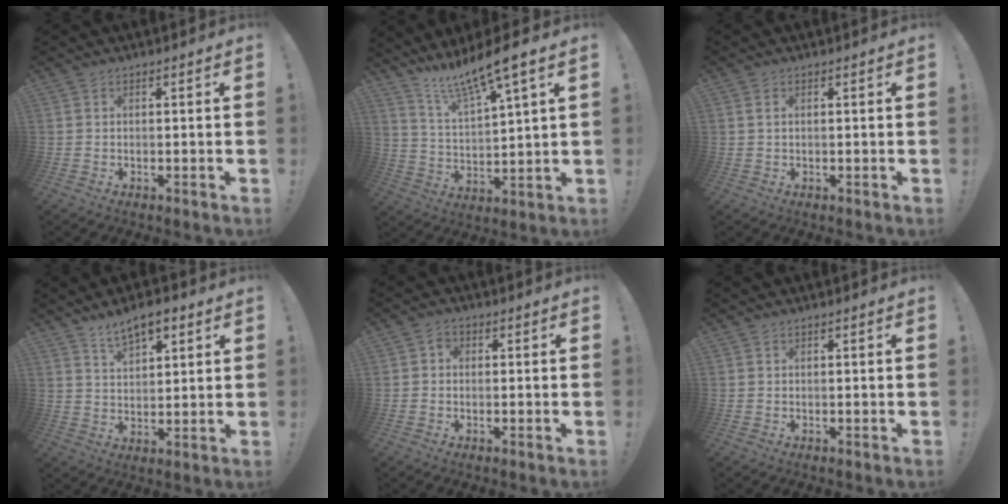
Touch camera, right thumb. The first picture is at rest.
{"total": 11.6, "force": [10.0, 0.7, 5.8], "torque": [-0.105, -0.077, 0.166]}
{"total": 1.0, "force": [0.4, 0.4, 0.8], "torque": [-0.020, 0.002, 0.007]}
{"total": 7.7, "force": [5.2, 3.7, 4.3], "torque": [-0.063, -0.023, 0.095]}
{"total": 2.3, "force": [-0.6, 1.7, 1.4], "torque": [-0.023, 0.009, -0.010]}
{"total": 0.0}